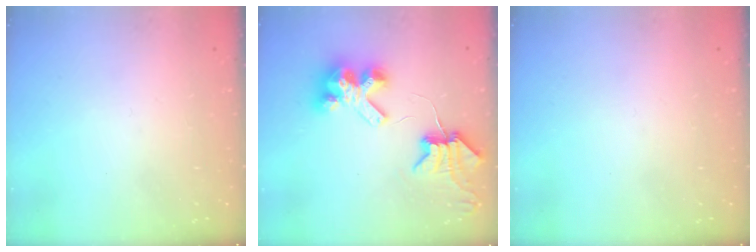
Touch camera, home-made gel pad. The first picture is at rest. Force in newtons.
{"total": 8.8, "press": 8.7, "slide": 1.2}
{"total": 0.0}